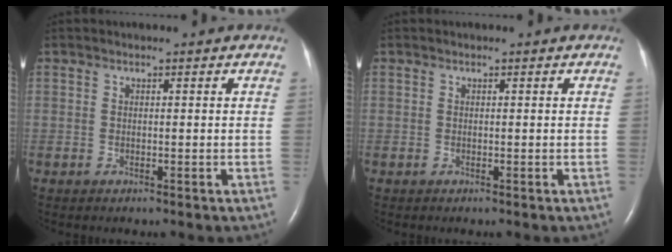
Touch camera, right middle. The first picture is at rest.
{"total": 0.0}